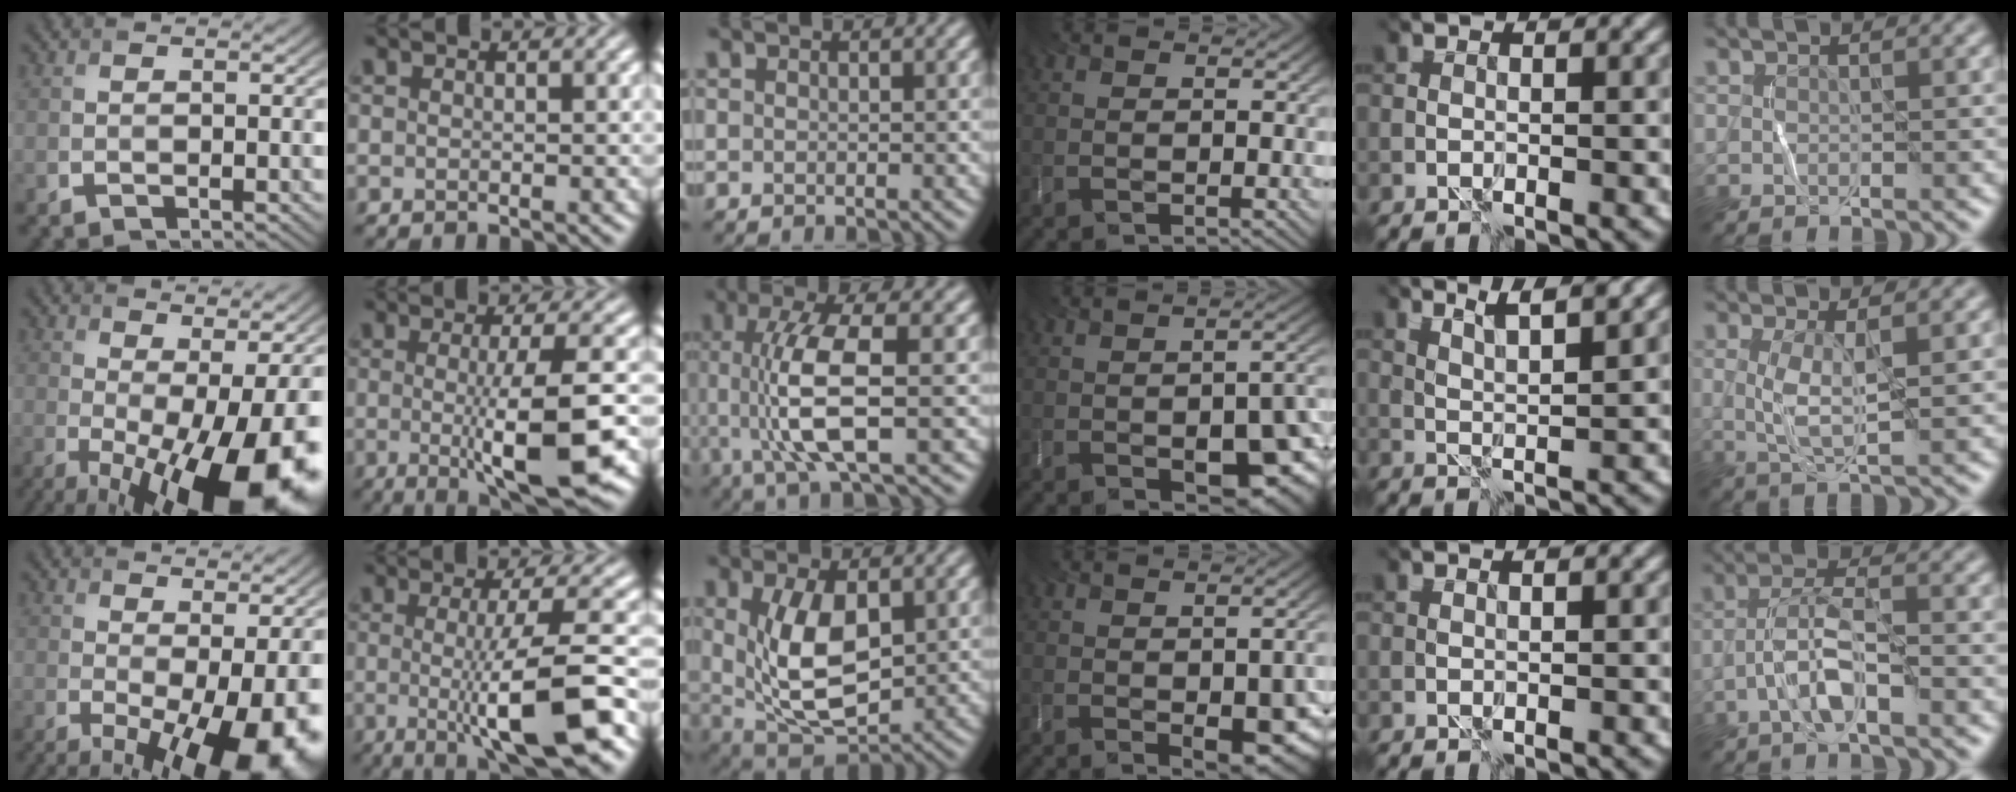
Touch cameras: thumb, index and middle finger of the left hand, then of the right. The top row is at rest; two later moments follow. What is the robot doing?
{"motion": "wrap", "object": "string"}